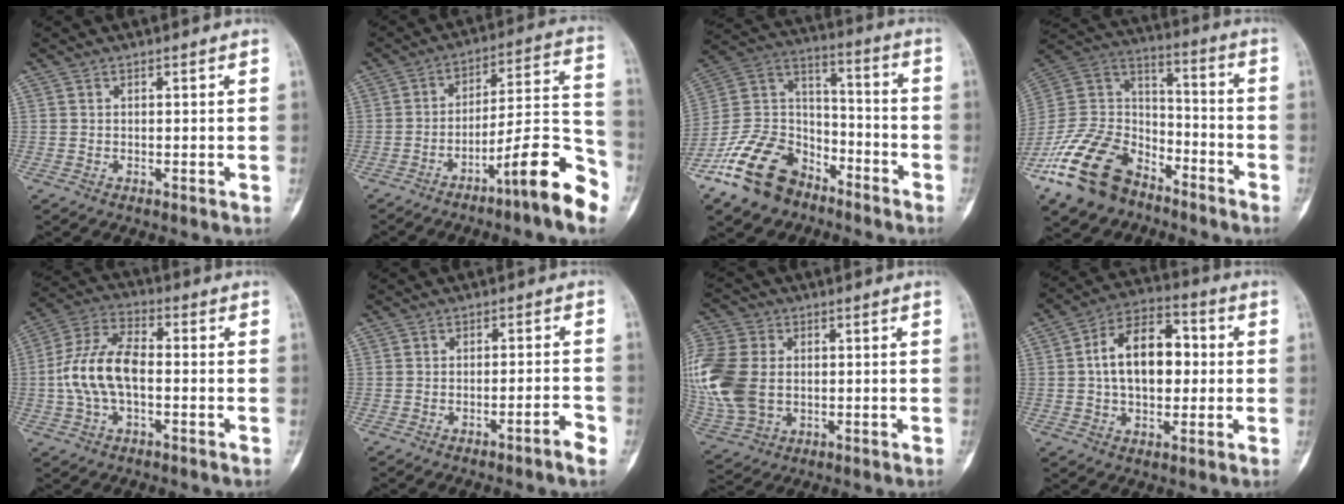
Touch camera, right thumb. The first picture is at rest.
{"total": 15.4, "force": [-8.9, 1.9, 12.4], "torque": [-0.178, 0.080, -0.140]}
{"total": 17.9, "force": [-11.7, 11.0, 7.9], "torque": [-0.128, 0.091, -0.216]}
{"total": 21.0, "force": [-13.7, 12.1, 10.2], "torque": [-0.186, 0.083, -0.250]}
{"total": 12.1, "force": [-1.0, 6.5, 10.1], "torque": [-0.206, 0.034, -0.024]}
{"total": 3.5, "force": [-2.1, 0.0, 2.8], "torque": [-0.049, 0.018, -0.030]}
{"total": 18.8, "force": [0.9, 13.8, 12.7], "torque": [-0.319, 0.003, 0.030]}
{"total": 14.4, "force": [1.0, 8.9, 11.3], "torque": [-0.156, 0.025, 0.007]}